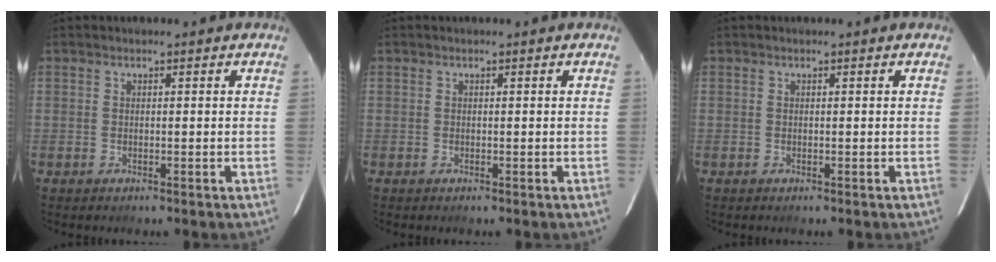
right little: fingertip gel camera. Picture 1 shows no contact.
{"total": 0.0}
{"total": 0.0}